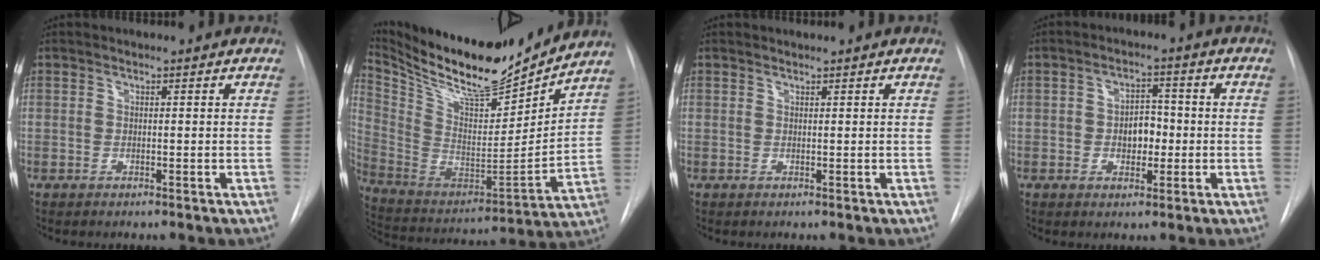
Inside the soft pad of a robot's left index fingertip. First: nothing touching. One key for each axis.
{"total": 22.5, "fx": 20.1, "fy": 3.2, "fz": 9.5, "tx": -0.187, "ty": -0.030, "tz": 0.339}
{"total": 0.0}
{"total": 4.4, "fx": -0.8, "fy": 2.9, "fz": 3.3, "tx": -0.047, "ty": 0.011, "tz": -0.010}